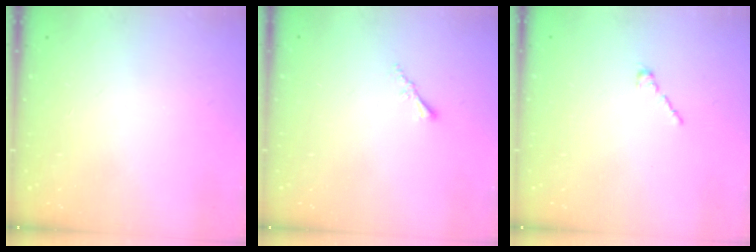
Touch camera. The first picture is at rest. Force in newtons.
{"total": 1.5, "press": 1.5, "slide": 0.4}
{"total": 1.7, "press": 1.7, "slide": 0.5}